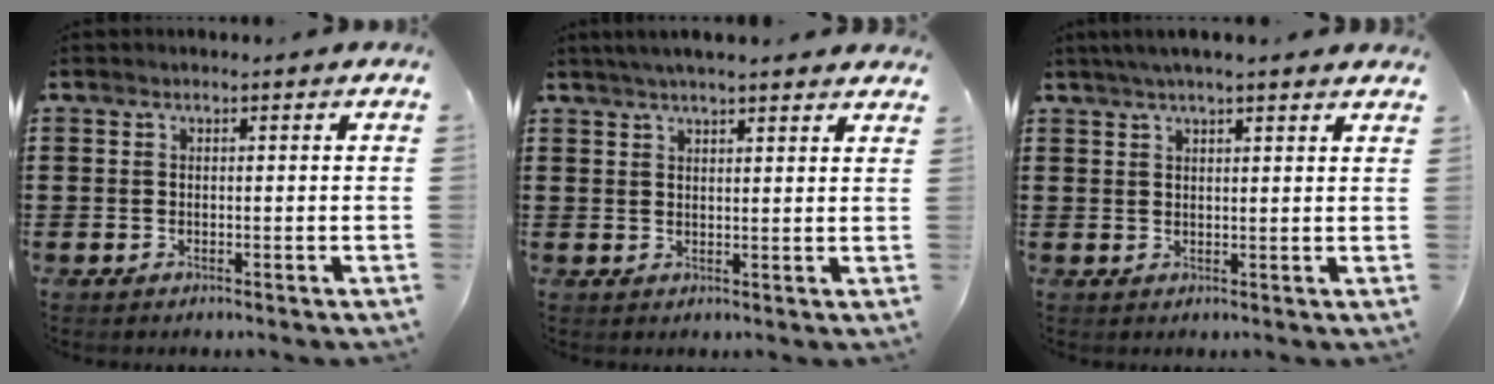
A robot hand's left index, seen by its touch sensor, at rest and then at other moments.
{"total": 2.8, "force": [2.6, -0.1, 1.0], "torque": [-0.027, -0.002, 0.048]}
{"total": 2.8, "force": [2.4, 0.0, 1.4], "torque": [-0.034, 0.001, 0.044]}